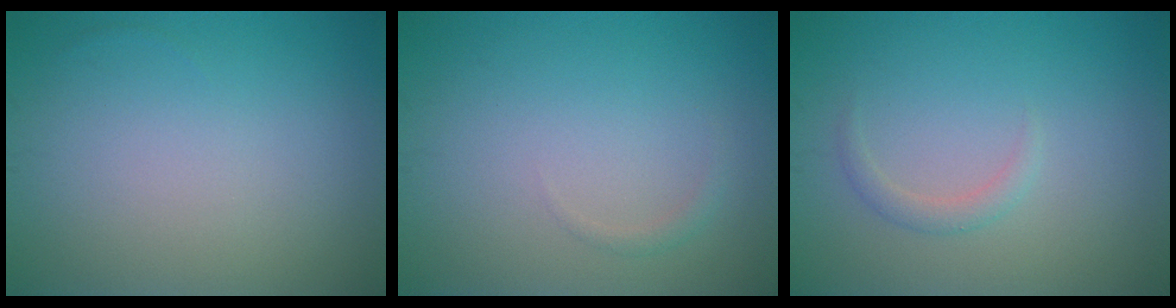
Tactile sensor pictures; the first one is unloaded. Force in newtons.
{"total": 0.7, "press": 0.7, "slide": 0.0}
{"total": 1.2, "press": 1.2, "slide": 0.1}